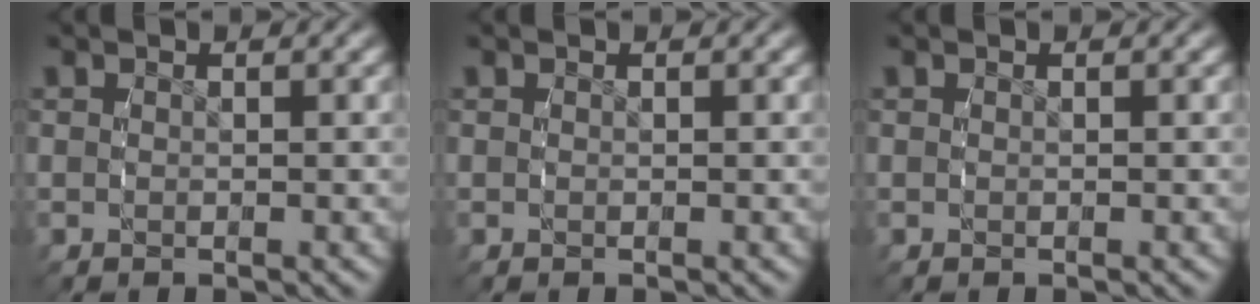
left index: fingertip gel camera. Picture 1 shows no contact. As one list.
[{"total": 0.0}, {"total": 0.0}]